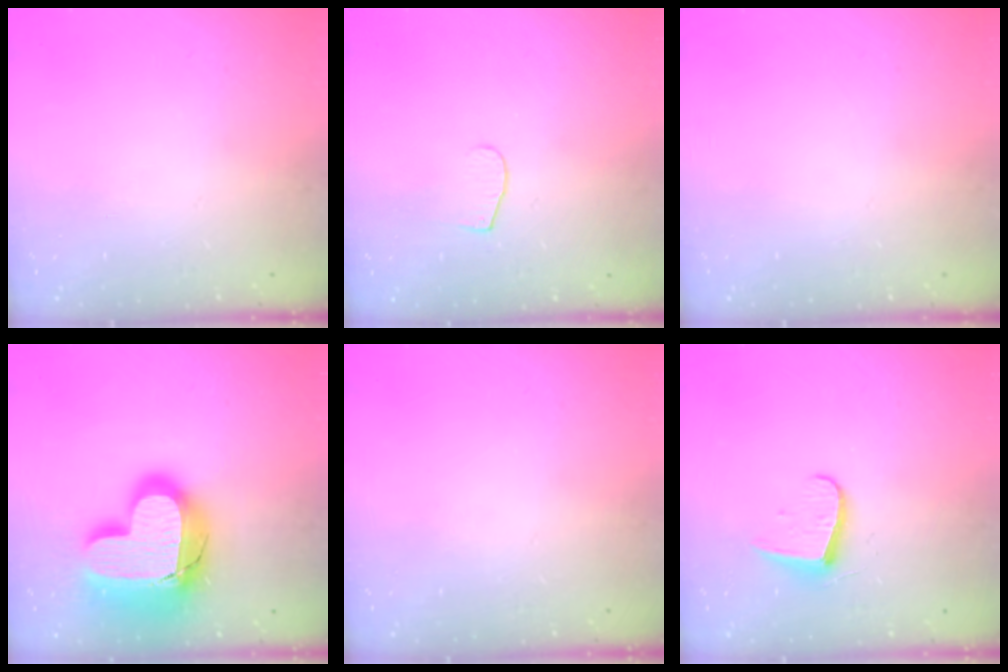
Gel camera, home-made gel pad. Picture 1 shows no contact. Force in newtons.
{"total": 4.8, "press": 4.8, "slide": 0.4}
{"total": 0.0}
{"total": 23.0, "press": 22.9, "slide": 1.6}
{"total": 0.0}
{"total": 6.8, "press": 6.8, "slide": 0.7}